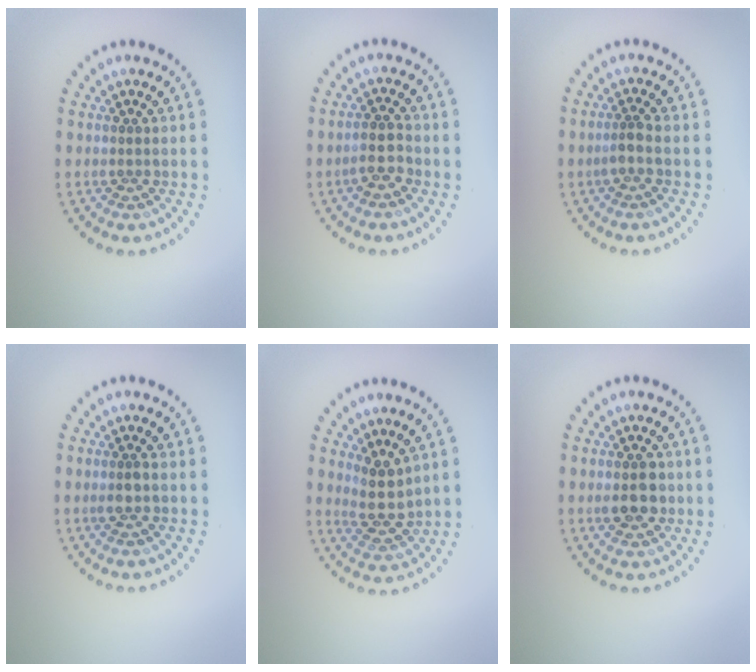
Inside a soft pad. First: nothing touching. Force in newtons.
{"total": 2.0, "press": 1.9, "slide": 0.8}
{"total": 1.4, "press": 1.1, "slide": 0.9}
{"total": 1.3, "press": 1.2, "slide": 0.6}
{"total": 2.9, "press": 2.3, "slide": 1.7}
{"total": 3.2, "press": 3.2, "slide": 0.2}